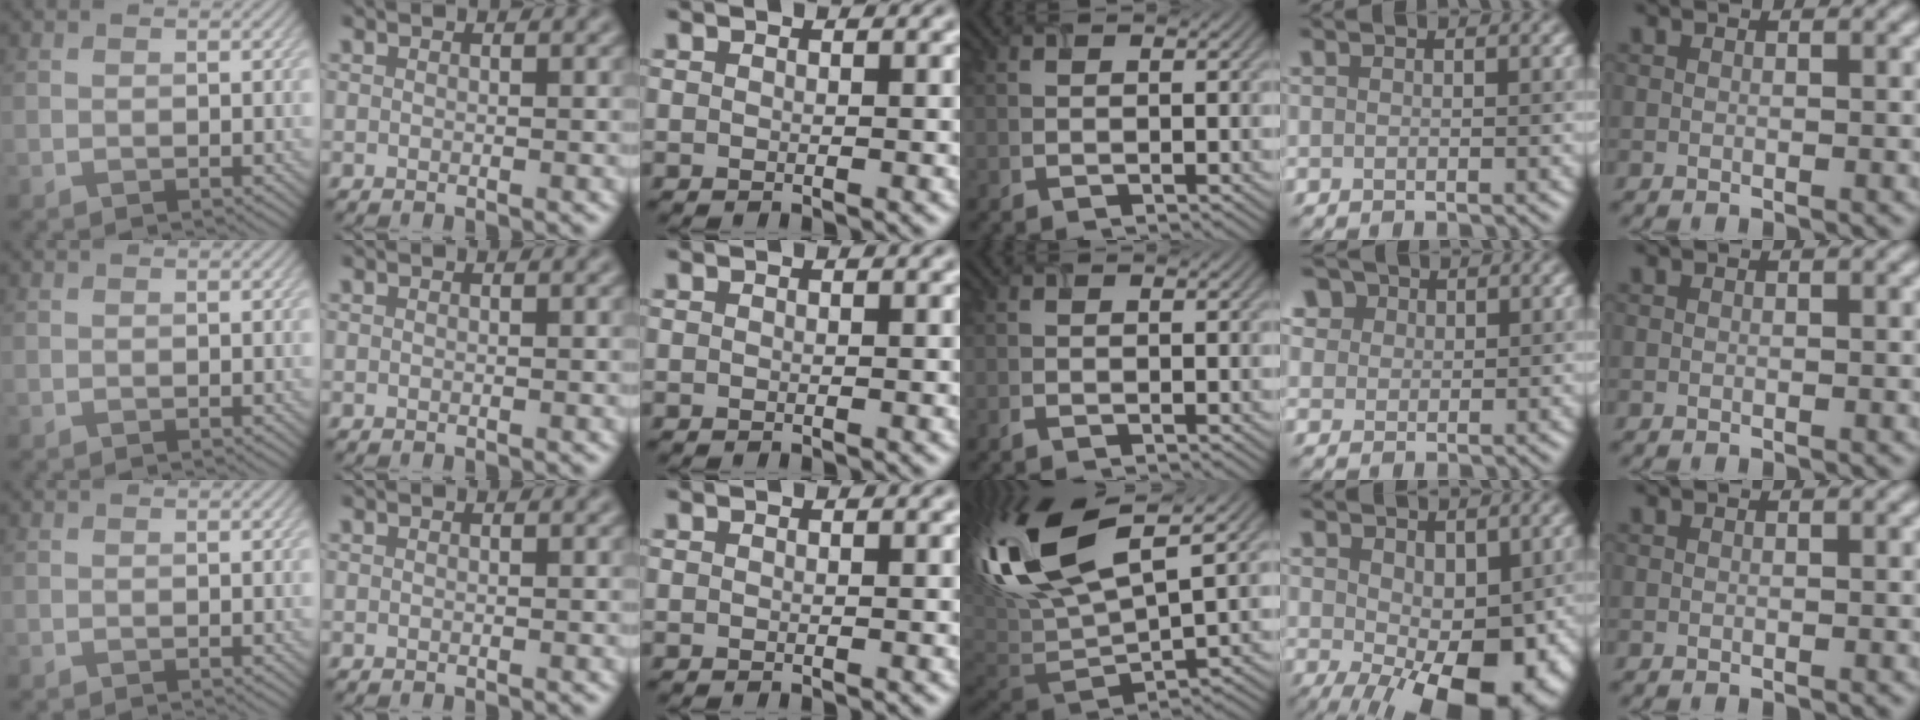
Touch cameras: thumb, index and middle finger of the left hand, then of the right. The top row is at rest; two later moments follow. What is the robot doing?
{"motion": "close", "object": "airpods case & airpods"}